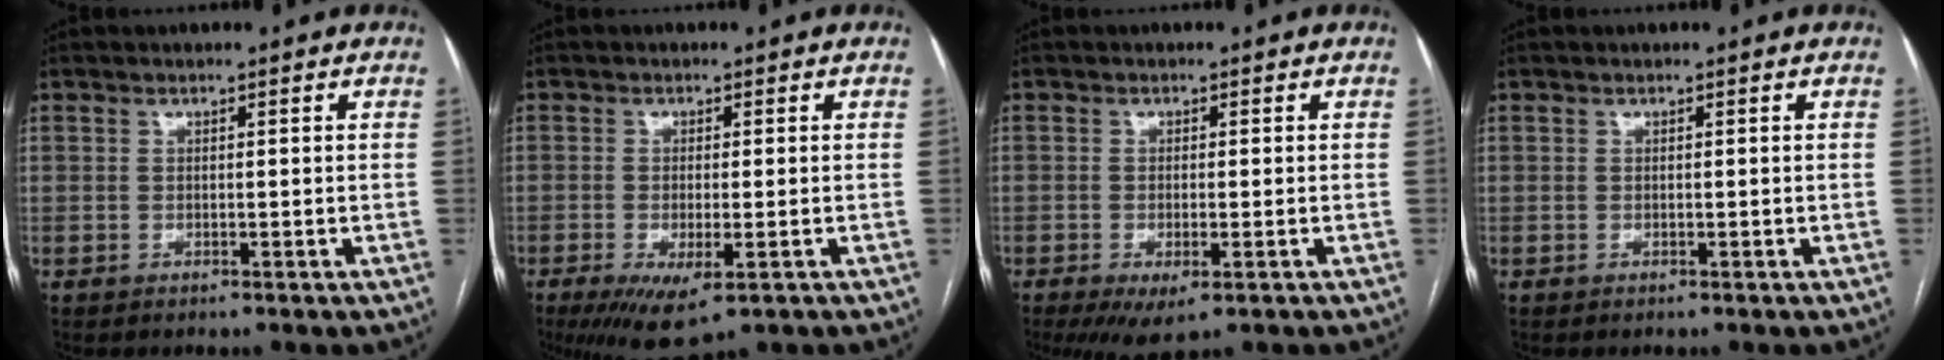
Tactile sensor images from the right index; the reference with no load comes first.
{"total": 7.1, "force": [-3.5, 1.7, 5.9], "torque": [-0.098, -0.020, -0.051]}
{"total": 4.9, "force": [-2.4, 1.1, 4.1], "torque": [-0.065, -0.013, -0.034]}
{"total": 0.0}